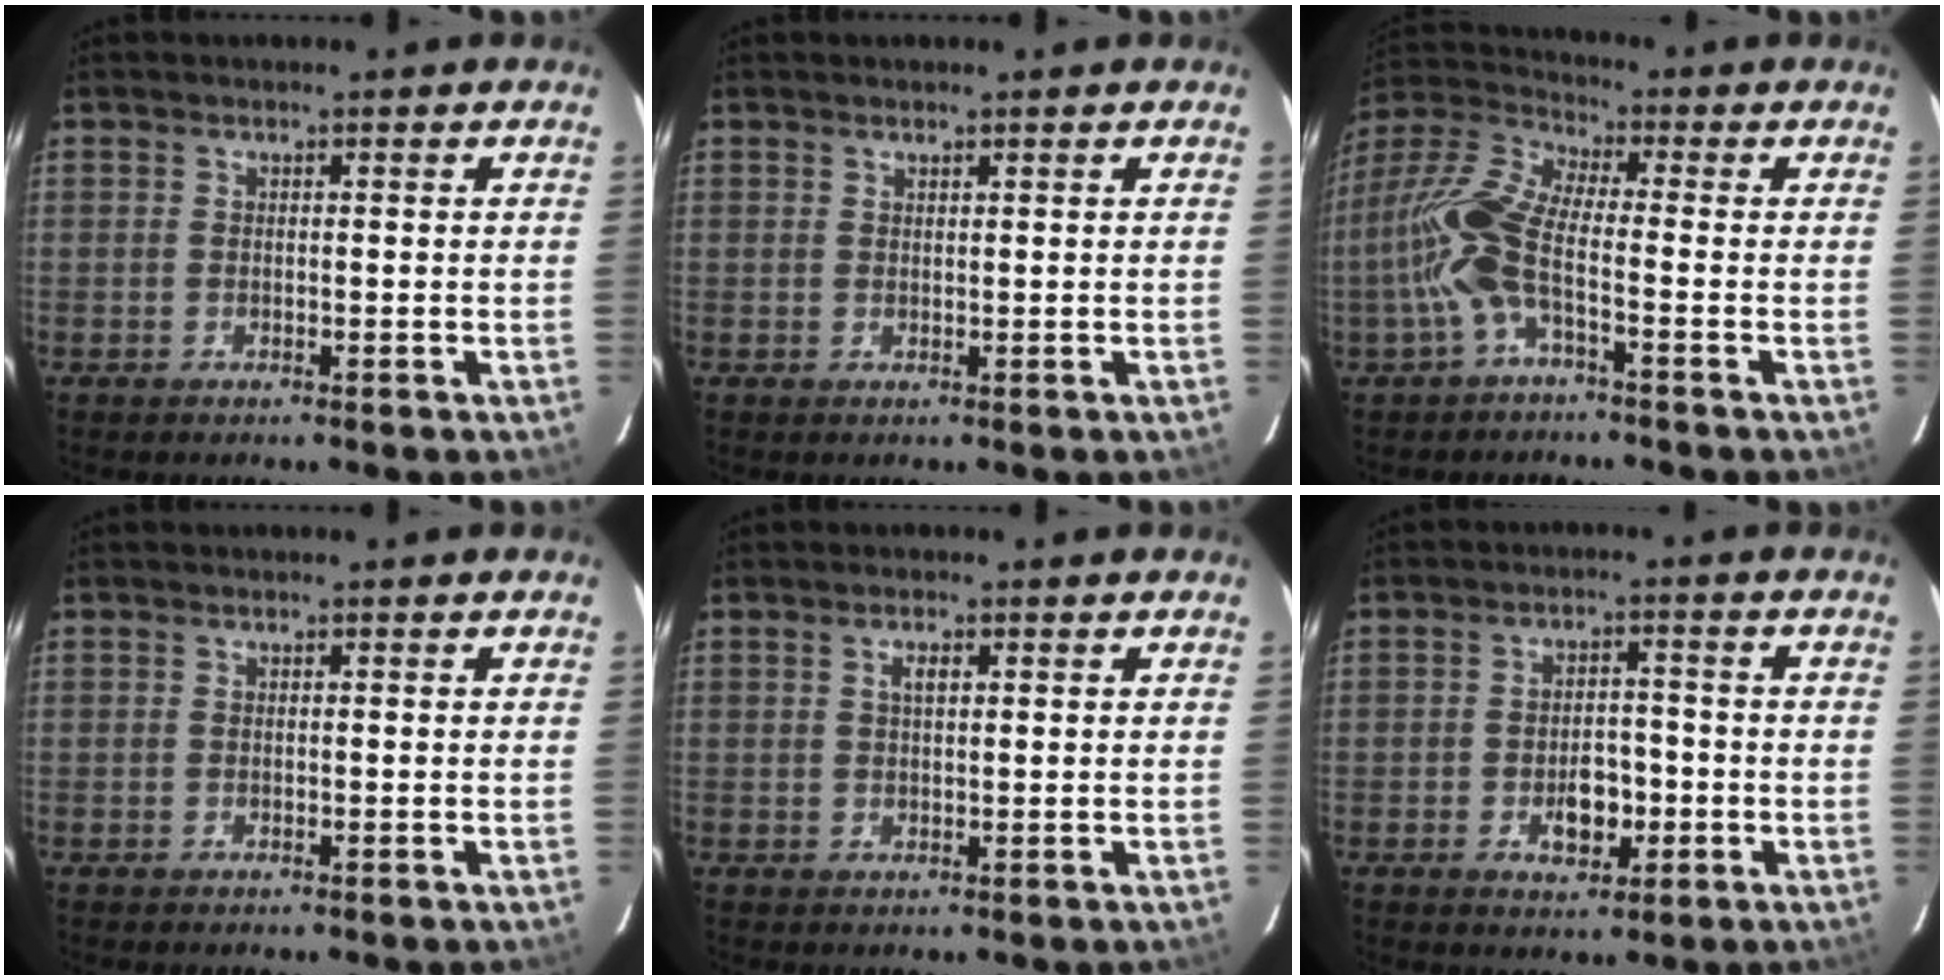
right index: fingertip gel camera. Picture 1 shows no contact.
{"total": 0.6, "force": [0.6, 0.1, 0.2], "torque": [-0.004, 0.002, 0.011]}
{"total": 10.2, "force": [-3.2, 2.5, 9.3], "torque": [-0.217, 0.007, -0.067]}
{"total": 0.0}
{"total": 1.8, "force": [0.7, 0.7, 1.5], "torque": [-0.027, 0.004, 0.012]}
{"total": 5.9, "force": [-1.9, 3.7, 4.2], "torque": [-0.076, 0.005, -0.022]}